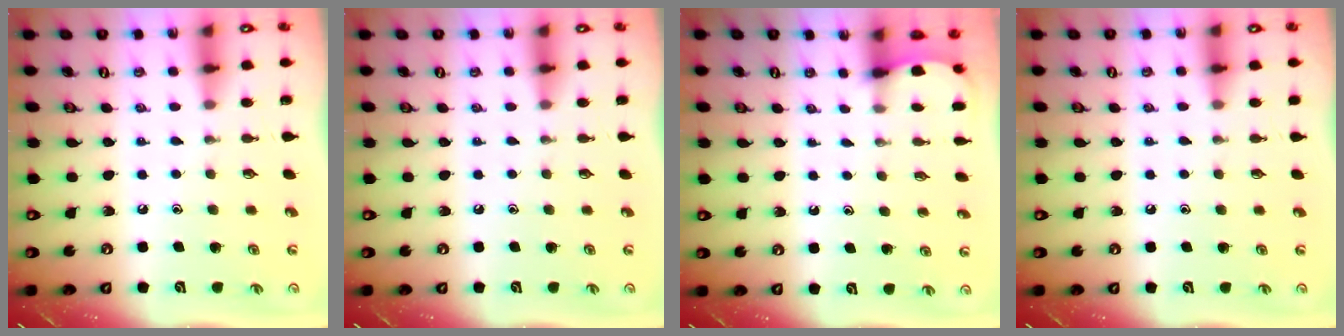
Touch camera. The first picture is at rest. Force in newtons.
{"total": 0.0}
{"total": 1.3, "press": 1.3, "slide": 0.1}
{"total": 3.7, "press": 3.6, "slide": 0.4}